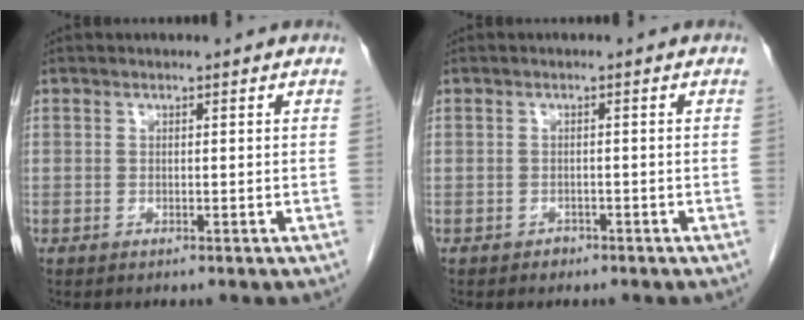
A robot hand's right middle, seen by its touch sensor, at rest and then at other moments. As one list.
[{"total": 1.0, "force": [-0.7, 0.7, 0.0], "torque": [-0.002, 0.003, -0.012]}]